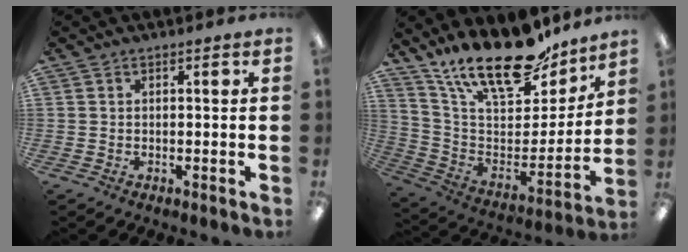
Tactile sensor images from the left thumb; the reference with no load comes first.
{"total": 23.0, "force": [17.7, 8.4, 12.0], "torque": [-0.203, -0.118, 0.310]}